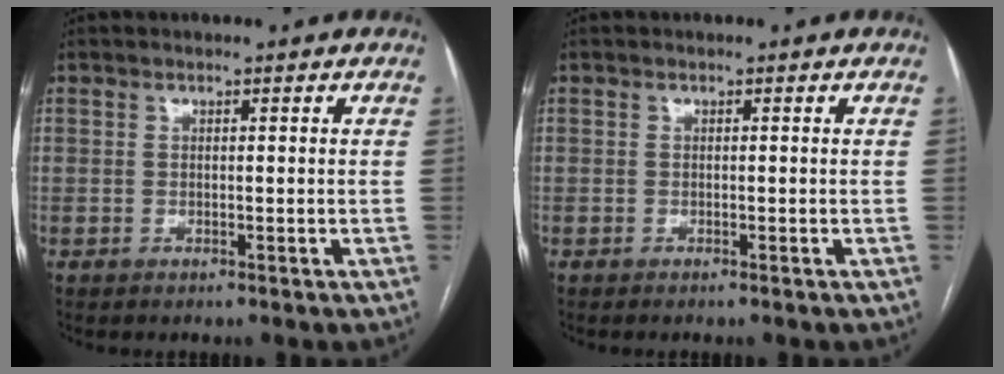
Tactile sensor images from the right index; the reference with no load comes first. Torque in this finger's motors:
{"motor_torque": [-0.07, 0.09, -0.07, 0.01]}